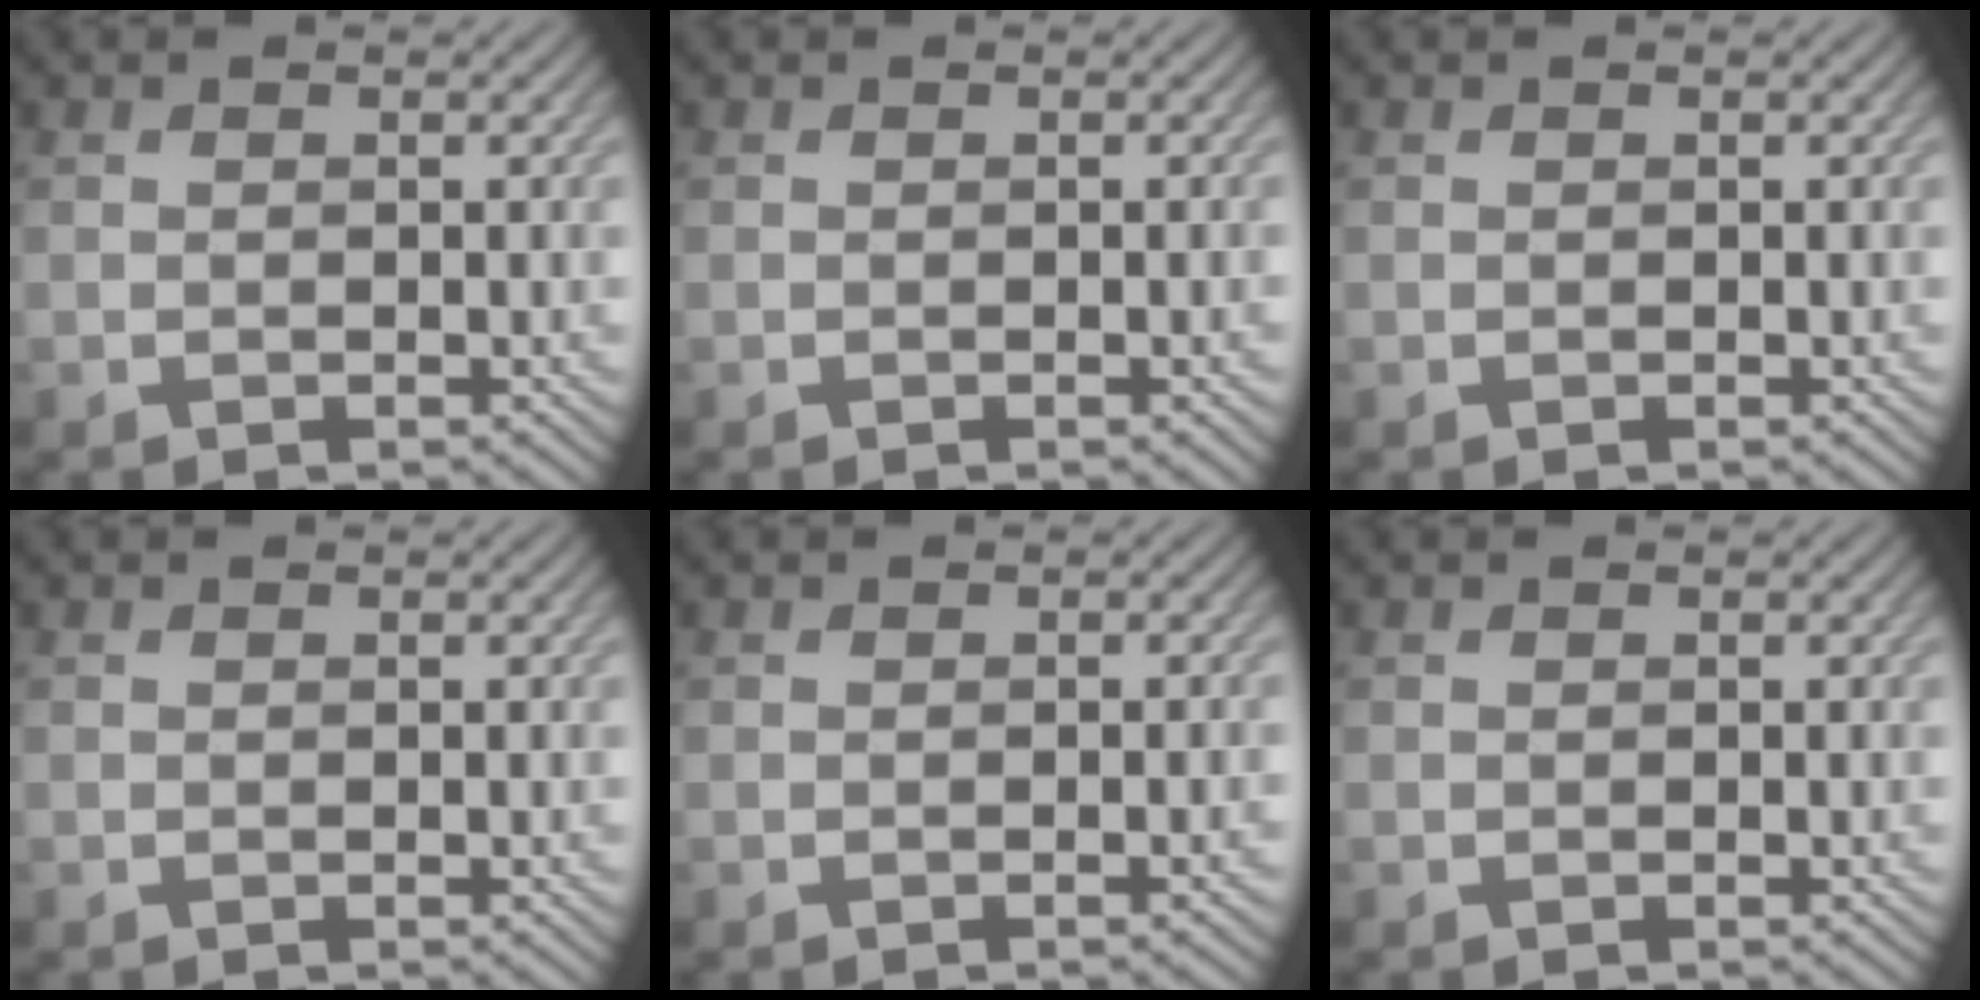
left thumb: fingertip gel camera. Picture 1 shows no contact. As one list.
[{"total": 0.6, "force": [-0.2, 0.1, 0.5], "torque": [-0.008, 0.001, -0.003]}, {"total": 0.0}, {"total": 0.0}, {"total": 0.6, "force": [-0.3, 0.1, 0.5], "torque": [-0.006, 0.003, -0.005]}, {"total": 0.0}]